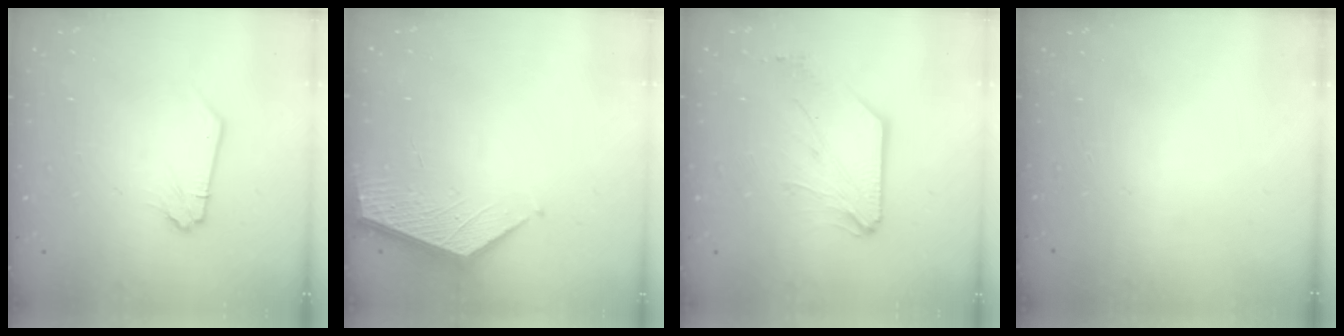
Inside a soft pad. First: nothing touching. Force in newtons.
{"total": 2.6, "press": 2.6, "slide": 0.4}
{"total": 2.6, "press": 2.6, "slide": 0.5}
{"total": 0.0}